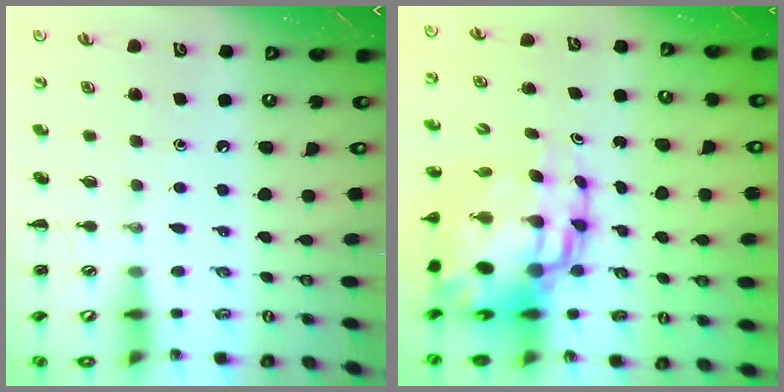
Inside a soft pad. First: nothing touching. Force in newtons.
{"total": 18.9, "press": 18.1, "slide": 5.4}